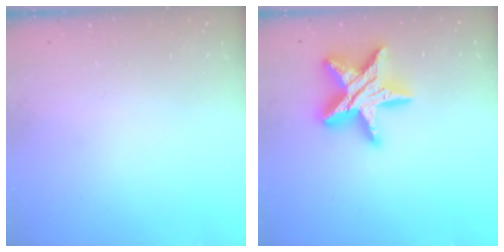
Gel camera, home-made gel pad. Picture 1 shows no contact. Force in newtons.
{"total": 19.4, "press": 19.4, "slide": 1.4}